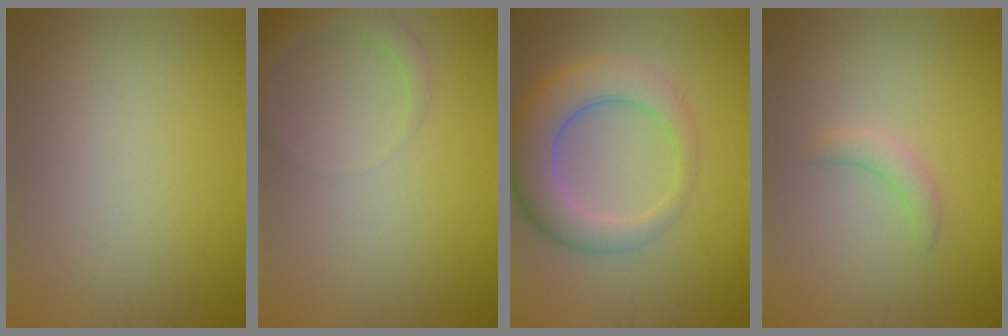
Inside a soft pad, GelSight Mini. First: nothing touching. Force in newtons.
{"total": 2.6, "press": 2.6, "slide": 0.2}
{"total": 7.1, "press": 7.1, "slide": 0.4}
{"total": 1.6, "press": 1.6, "slide": 0.2}